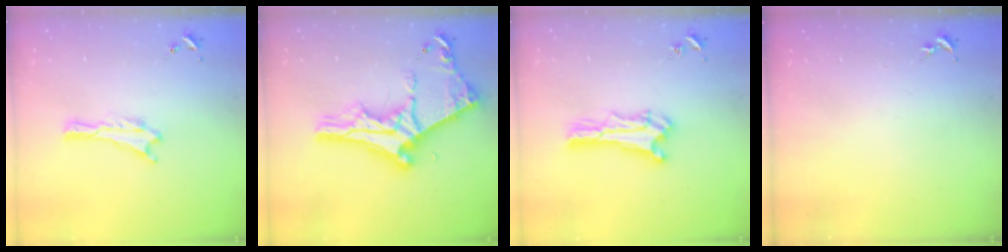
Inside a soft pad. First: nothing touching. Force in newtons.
{"total": 11.3, "press": 11.3, "slide": 0.9}
{"total": 1.4, "press": 1.4, "slide": 0.2}
{"total": 0.0}